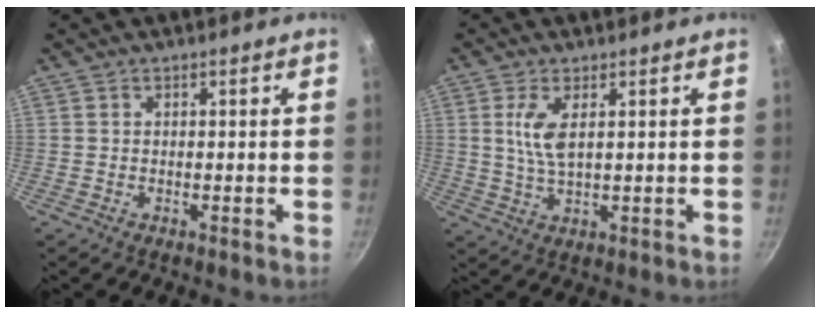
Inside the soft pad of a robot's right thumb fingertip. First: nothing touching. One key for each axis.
{"total": 5.6, "fx": 1.5, "fy": 2.2, "fz": 4.9, "tx": -0.101, "ty": -0.007, "tz": 0.032}